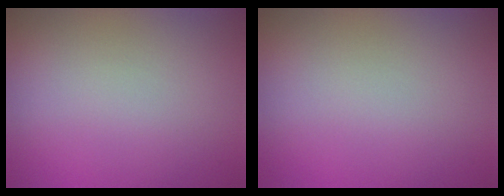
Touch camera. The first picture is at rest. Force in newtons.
{"total": 0.0}